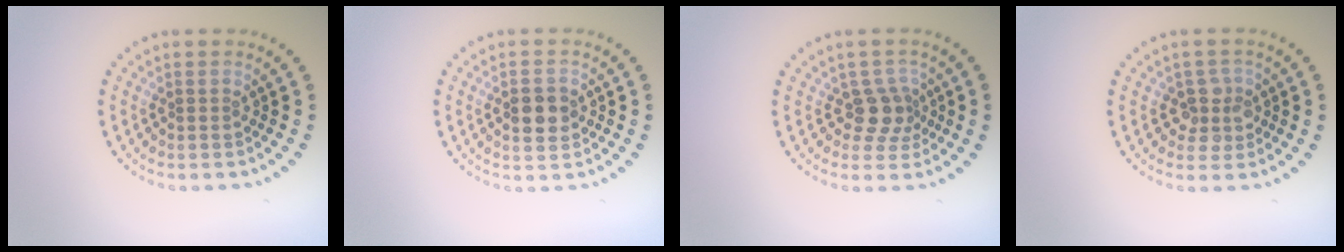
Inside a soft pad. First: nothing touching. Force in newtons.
{"total": 3.0, "press": 3.0, "slide": 0.1}
{"total": 2.6, "press": 2.1, "slide": 1.6}
{"total": 2.6, "press": 2.2, "slide": 1.3}